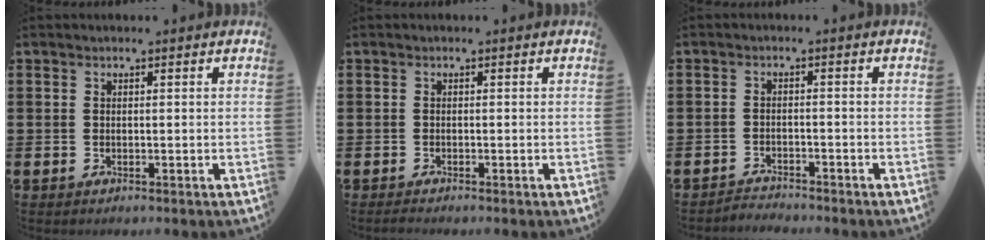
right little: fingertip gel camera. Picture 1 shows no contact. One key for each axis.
{"total": 0.5, "fx": -0.4, "fy": 0.0, "fz": 0.3, "tx": -0.005, "ty": -0.003, "tz": -0.009}
{"total": 2.0, "fx": -1.9, "fy": 0.0, "fz": -0.3, "tx": -0.001, "ty": 0.004, "tz": -0.043}